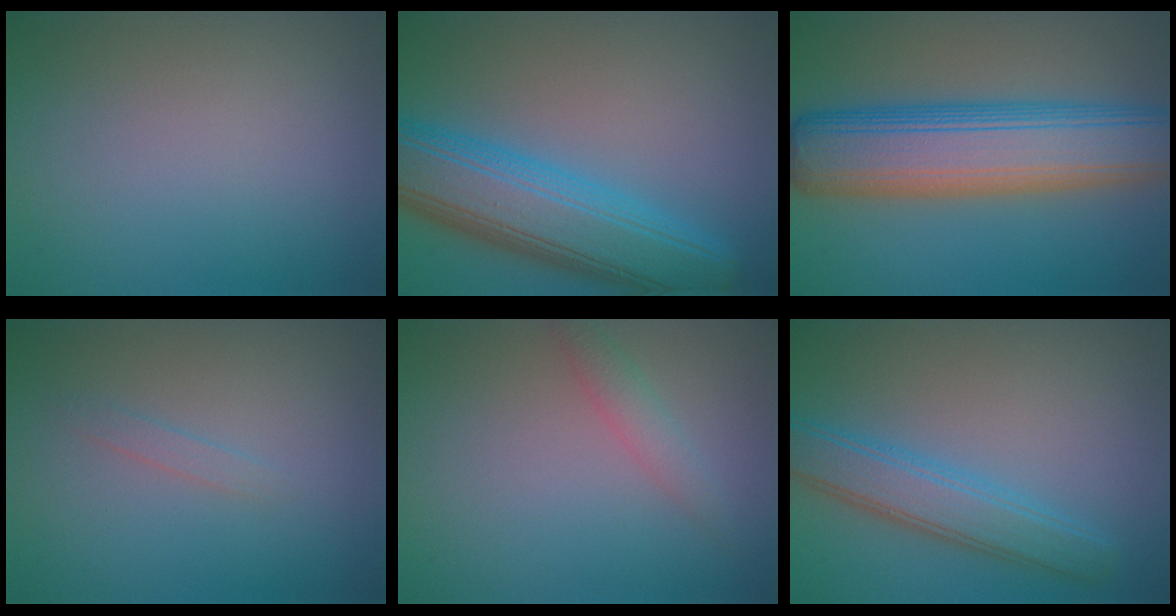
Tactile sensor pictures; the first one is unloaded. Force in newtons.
{"total": 9.8, "press": 9.8, "slide": 0.3}
{"total": 11.1, "press": 11.1, "slide": 0.6}
{"total": 0.8, "press": 0.8, "slide": 0.1}
{"total": 1.7, "press": 1.7, "slide": 0.1}
{"total": 4.5, "press": 4.5, "slide": 0.2}